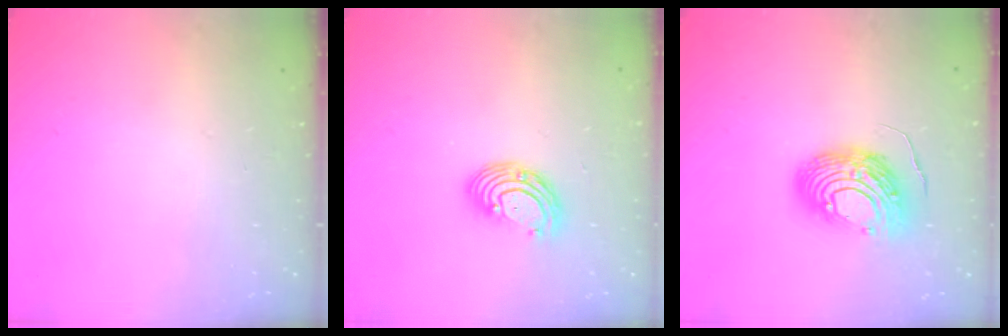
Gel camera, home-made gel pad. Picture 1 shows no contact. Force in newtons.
{"total": 7.1, "press": 7.0, "slide": 1.3}
{"total": 12.0, "press": 11.9, "slide": 1.3}